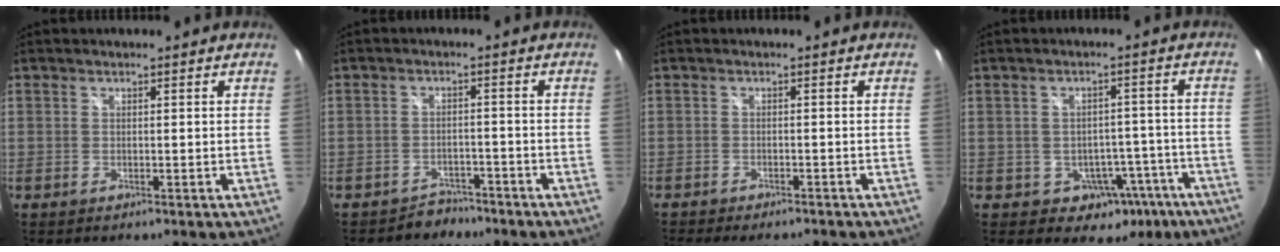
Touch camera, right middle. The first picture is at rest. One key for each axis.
{"total": 4.1, "fx": -3.6, "fy": 2.1, "fz": 0.0, "tx": -0.004, "ty": 0.010, "tz": -0.053}
{"total": 8.6, "fx": -7.5, "fy": 1.9, "fz": 3.6, "tx": -0.082, "ty": -0.020, "tz": -0.112}
{"total": 9.8, "fx": -5.6, "fy": 7.5, "fz": 3.1, "tx": -0.047, "ty": 0.040, "tz": -0.038}